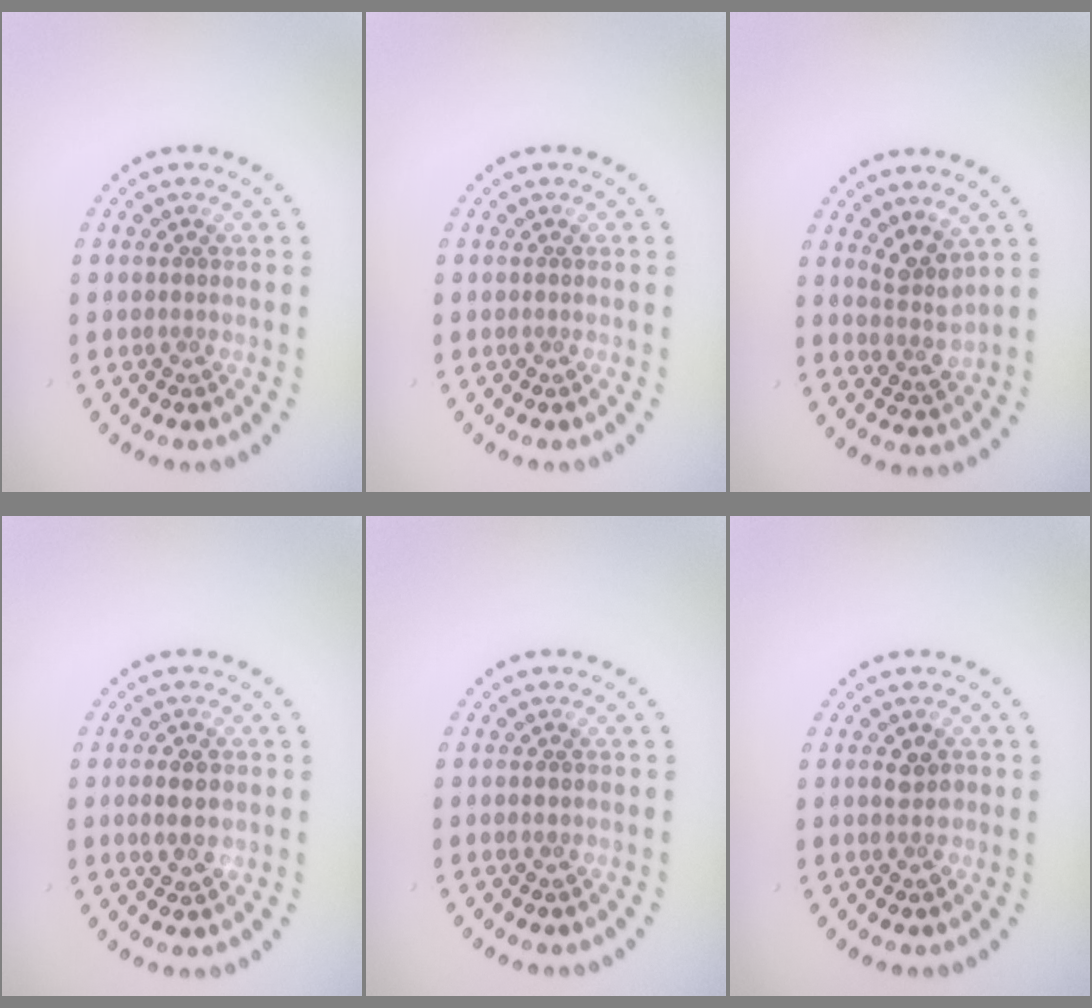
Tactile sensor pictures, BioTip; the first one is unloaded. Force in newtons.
{"total": 0.0}
{"total": 2.6, "press": 2.0, "slide": 1.7}
{"total": 2.7, "press": 2.7, "slide": 0.1}
{"total": 0.9, "press": 0.9, "slide": 0.1}
{"total": 1.9, "press": 1.9, "slide": 0.0}